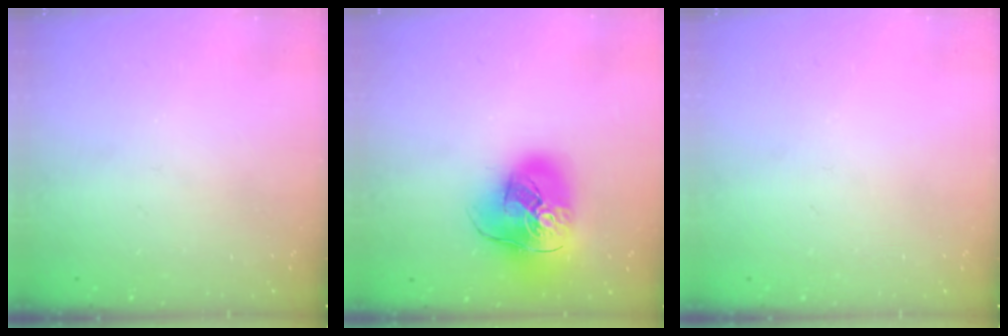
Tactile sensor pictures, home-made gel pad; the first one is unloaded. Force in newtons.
{"total": 19.7, "press": 19.5, "slide": 2.7}
{"total": 0.0}